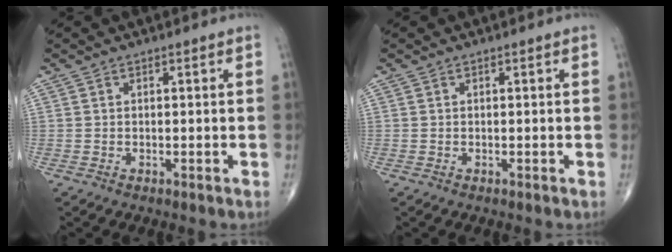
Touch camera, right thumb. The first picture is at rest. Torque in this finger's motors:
{"motor_torque": [-0.08, 0.08, 0.00, 0.00, 0.00]}